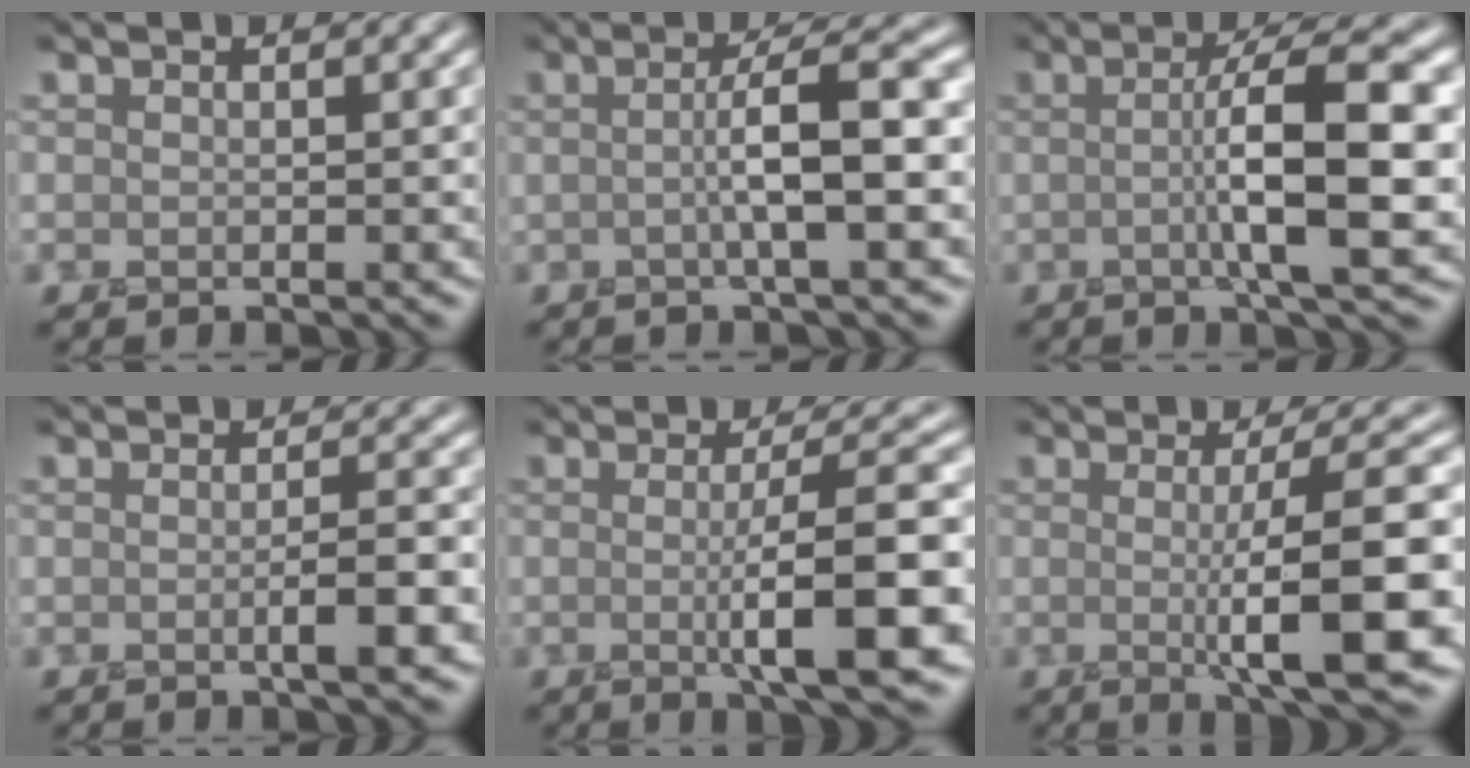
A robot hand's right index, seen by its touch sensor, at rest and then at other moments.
{"total": 4.9, "force": [-0.1, 0.7, 4.8], "torque": [-0.079, 0.010, -0.008]}
{"total": 7.7, "force": [-0.2, 1.4, 7.5], "torque": [-0.114, 0.005, -0.006]}
{"total": 3.0, "force": [-0.5, 0.5, 2.9], "torque": [-0.043, 0.001, -0.010]}
{"total": 7.8, "force": [-0.8, 1.4, 7.7], "torque": [-0.112, -0.004, -0.011]}
{"total": 8.9, "force": [-0.7, 1.5, 8.8], "torque": [-0.121, -0.006, -0.006]}